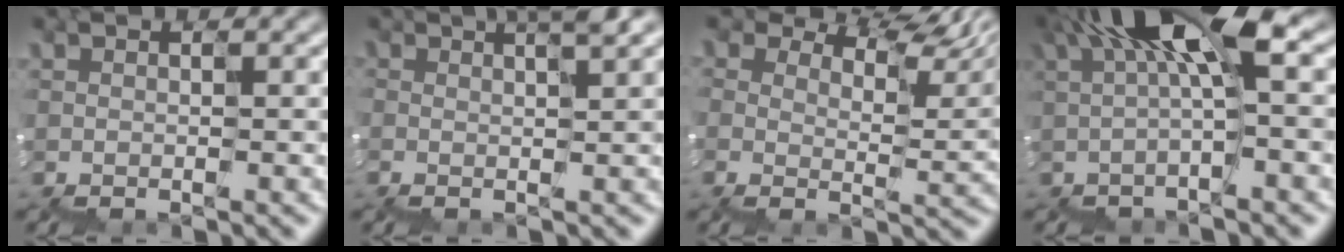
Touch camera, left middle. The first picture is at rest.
{"total": 3.4, "force": [1.3, 0.7, 3.1], "torque": [-0.026, 0.013, 0.011]}
{"total": 8.5, "force": [6.0, 4.1, 4.4], "torque": [-0.073, 0.005, 0.101]}
{"total": 7.0, "force": [2.0, 1.6, 6.5], "torque": [-0.127, 0.013, 0.026]}